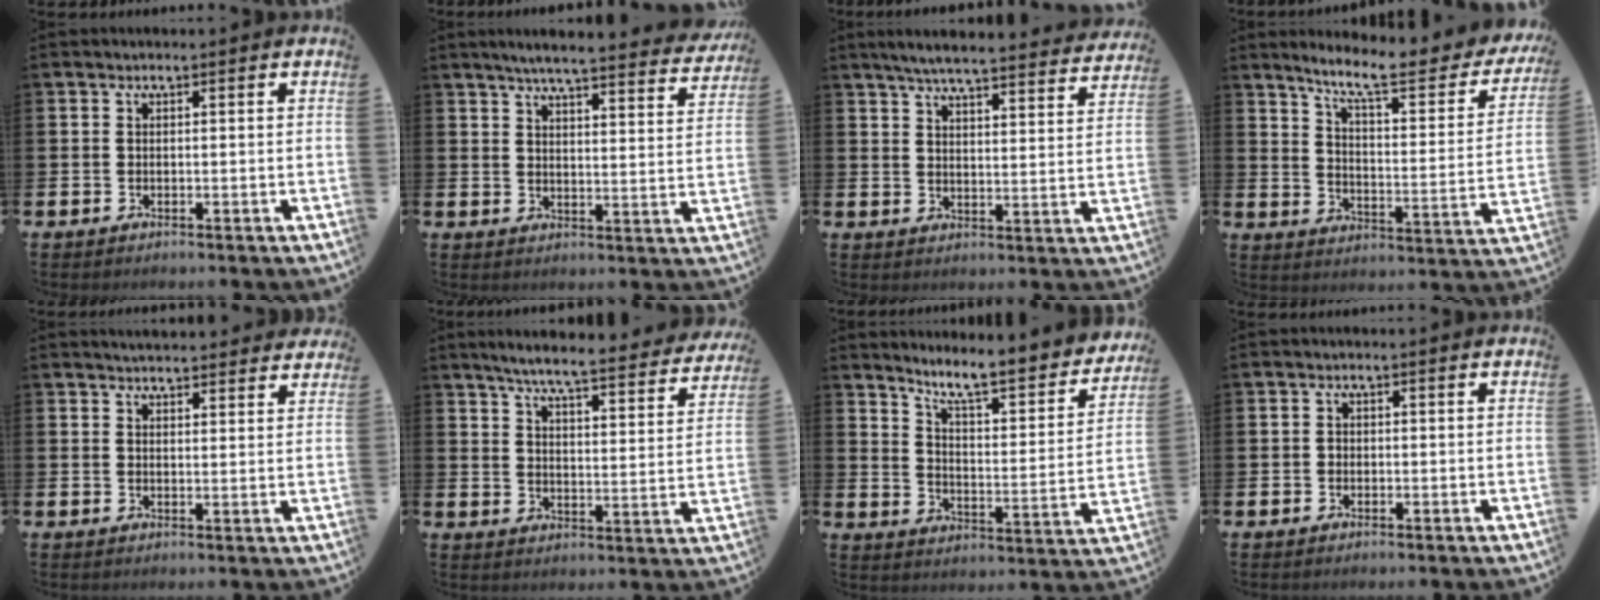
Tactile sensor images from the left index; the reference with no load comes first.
{"total": 5.5, "force": [5.1, 0.0, 1.9], "torque": [-0.044, -0.038, 0.084]}
{"total": 5.8, "force": [5.5, 0.1, 1.6], "torque": [-0.047, -0.036, 0.095]}
{"total": 8.9, "force": [7.3, 1.2, 4.8], "torque": [-0.109, -0.051, 0.116]}
{"total": 3.6, "force": [3.6, 0.4, 0.3], "torque": [-0.010, -0.017, 0.066]}
{"total": 6.6, "force": [6.1, 0.1, 2.5], "torque": [-0.066, -0.044, 0.101]}
{"total": 7.9, "force": [7.2, 1.1, 3.0], "torque": [-0.079, -0.063, 0.117]}
{"total": 0.8, "force": [-0.3, 0.7, 0.1], "torque": [-0.006, 0.006, -0.006]}